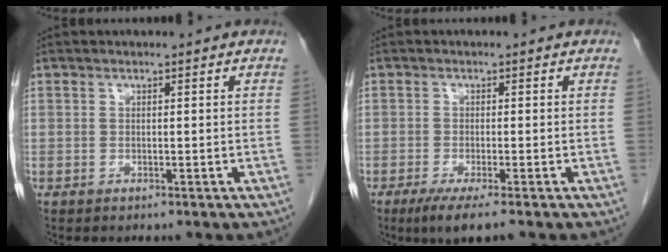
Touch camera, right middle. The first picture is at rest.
{"total": 4.5, "force": [-3.1, -0.1, 3.3], "torque": [-0.058, -0.016, -0.055]}